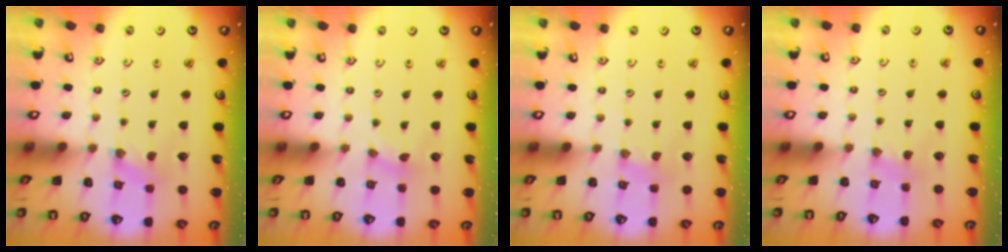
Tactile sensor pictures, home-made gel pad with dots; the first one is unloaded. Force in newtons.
{"total": 0.9, "press": 0.9, "slide": 0.2}
{"total": 1.1, "press": 1.0, "slide": 0.3}
{"total": 2.1, "press": 2.1, "slide": 0.4}